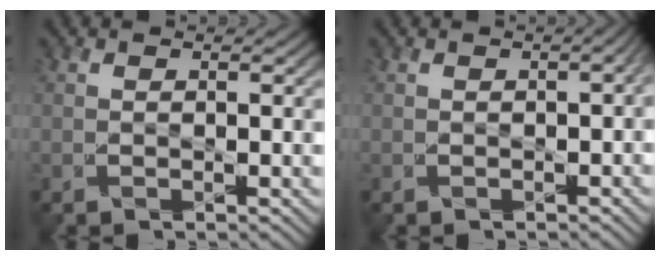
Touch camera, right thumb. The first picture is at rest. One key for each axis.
{"total": 1.9, "fx": -0.2, "fy": 0.9, "fz": 1.6, "tx": -0.024, "ty": 0.000, "tz": 0.001}